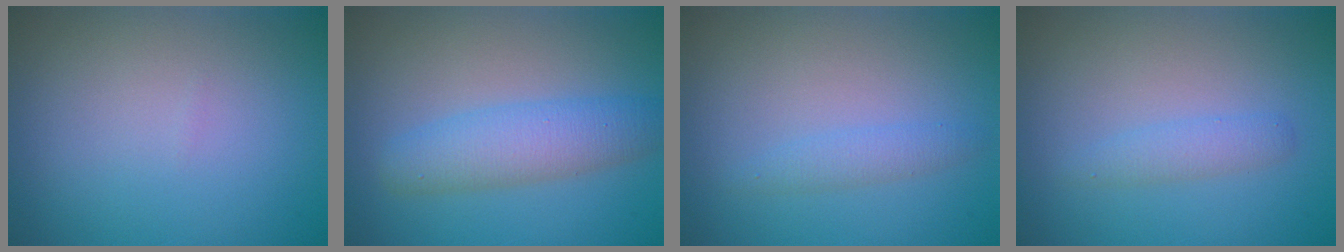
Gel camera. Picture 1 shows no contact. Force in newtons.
{"total": 4.1, "press": 4.1, "slide": 0.1}
{"total": 1.4, "press": 1.4, "slide": 0.0}
{"total": 1.4, "press": 1.4, "slide": 0.1}